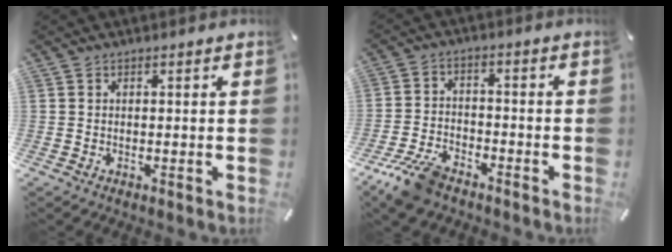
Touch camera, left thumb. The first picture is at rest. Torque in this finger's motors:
{"motor_torque": [-0.57, 0.78, 0.42, 0.65, 0.04]}